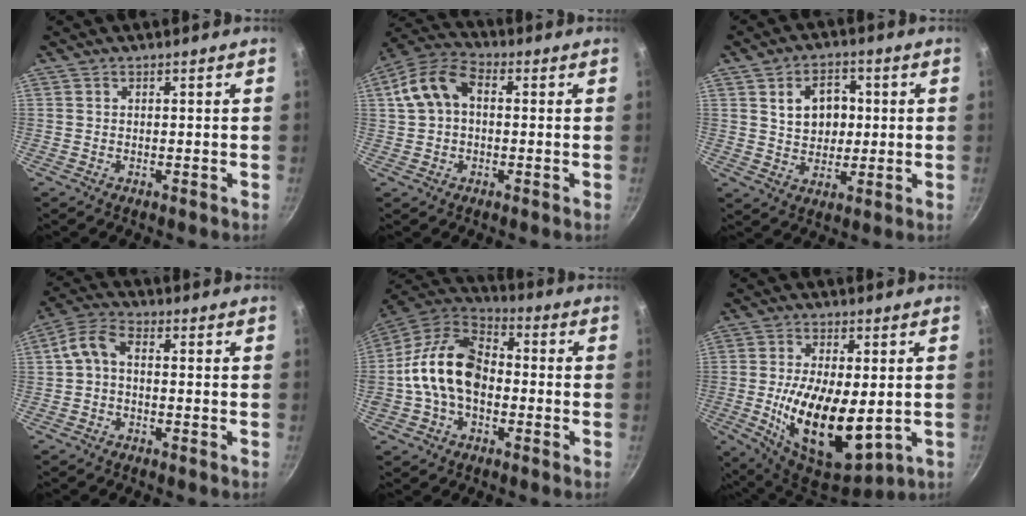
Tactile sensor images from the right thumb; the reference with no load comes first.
{"total": 10.3, "force": [1.2, 7.0, 7.4], "torque": [-0.135, 0.033, 0.008]}
{"total": 8.9, "force": [1.8, 6.7, 5.6], "torque": [-0.063, 0.000, 0.032]}
{"total": 5.5, "force": [-0.7, 3.5, 4.2], "torque": [-0.092, 0.030, -0.024]}
{"total": 16.3, "force": [-1.5, 11.0, 12.0], "torque": [-0.192, 0.042, -0.041]}
{"total": 18.1, "force": [-1.8, 8.9, 15.6], "torque": [-0.262, -0.010, -0.018]}